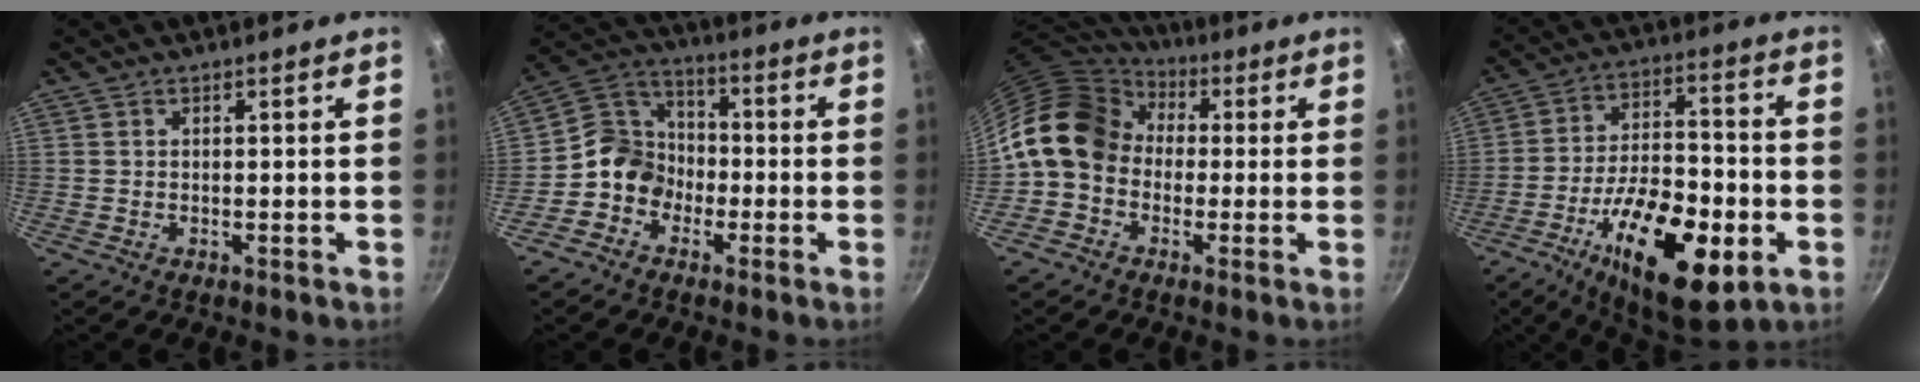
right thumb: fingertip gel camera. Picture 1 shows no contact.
{"total": 8.9, "force": [-3.1, 7.6, 3.3], "torque": [-0.023, 0.040, -0.080]}
{"total": 15.0, "force": [0.9, 12.2, 8.7], "torque": [-0.134, 0.040, -0.004]}
{"total": 23.0, "force": [-8.7, 10.0, 18.8], "torque": [-0.283, 0.027, -0.135]}